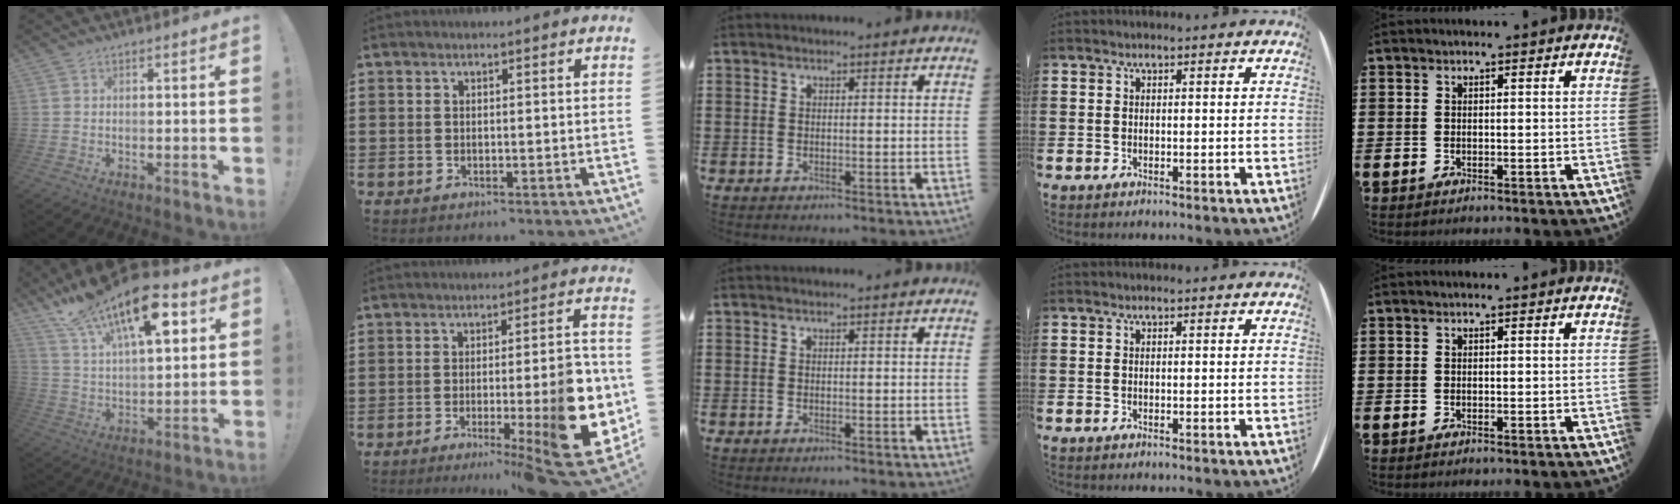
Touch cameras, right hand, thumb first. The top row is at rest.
{"thumb": {"total": 20.2, "force": [11.9, 8.1, 14.2], "torque": [-0.239, -0.066, 0.200]}, "index": {"total": 12.9, "force": [-3.7, 3.0, 12.0], "torque": [-0.167, -0.021, -0.057]}}